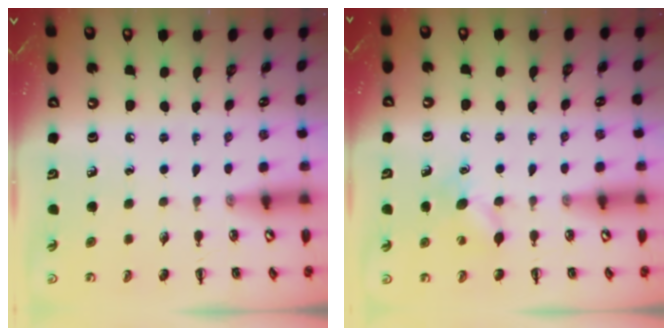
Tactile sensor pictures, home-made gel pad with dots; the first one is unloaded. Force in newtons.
{"total": 6.2, "press": 6.0, "slide": 1.4}